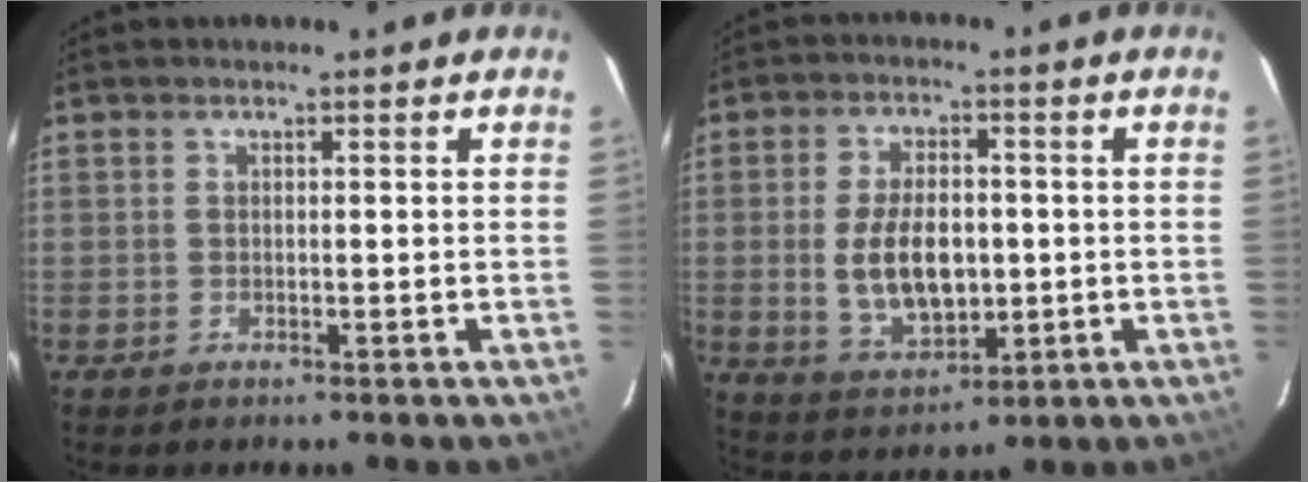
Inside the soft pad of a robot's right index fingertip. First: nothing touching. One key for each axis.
{"total": 11.2, "fx": -0.7, "fy": 6.3, "fz": 9.3, "tx": -0.185, "ty": -0.002, "tz": -0.001}